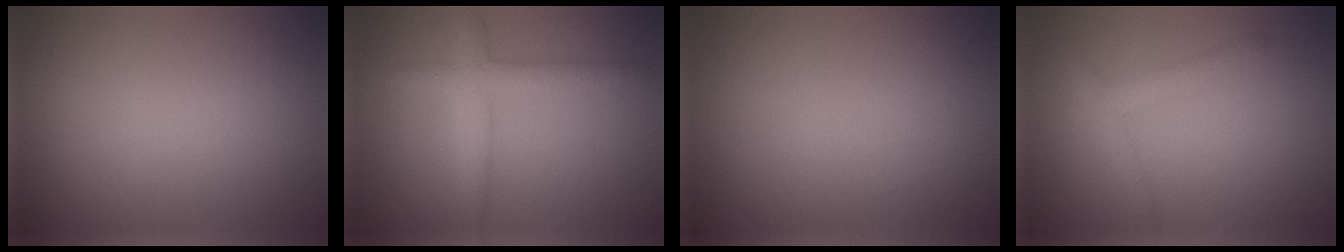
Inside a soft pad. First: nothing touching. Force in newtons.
{"total": 3.0, "press": 3.0, "slide": 0.1}
{"total": 0.0}
{"total": 2.2, "press": 2.2, "slide": 0.1}